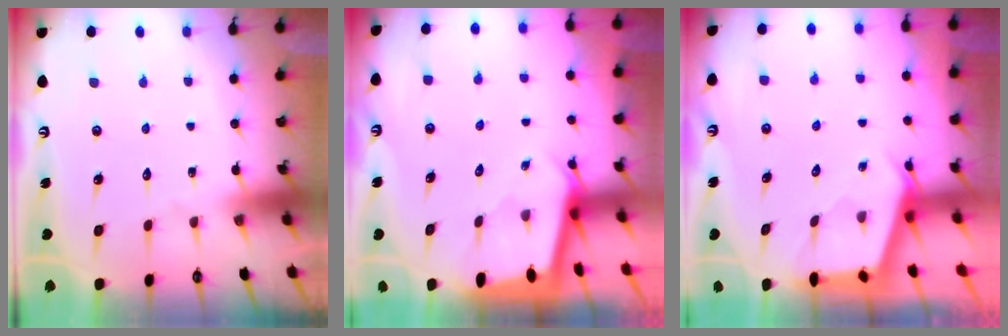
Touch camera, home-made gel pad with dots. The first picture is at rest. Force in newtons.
{"total": 2.0, "press": 2.0, "slide": 0.1}
{"total": 2.7, "press": 2.7, "slide": 0.3}